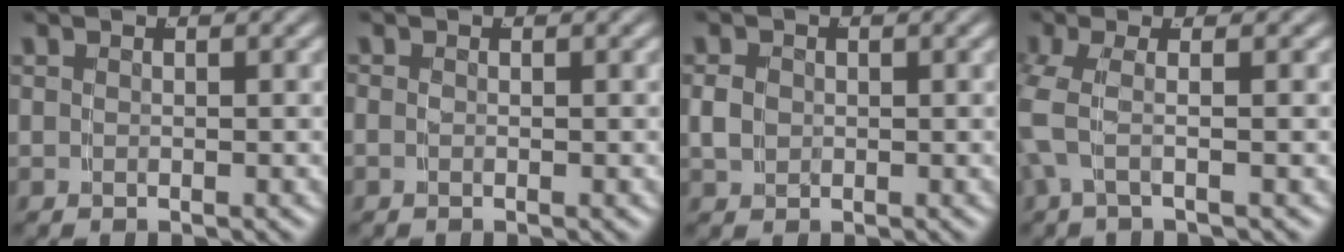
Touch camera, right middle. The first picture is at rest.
{"total": 0.5, "force": [-0.4, 0.0, 0.4], "torque": [-0.014, -0.007, -0.004]}
{"total": 1.1, "force": [-0.1, 0.8, 0.7], "torque": [-0.021, -0.005, 0.007]}
{"total": 3.1, "force": [0.5, 0.9, 3.0], "torque": [-0.062, 0.011, 0.003]}